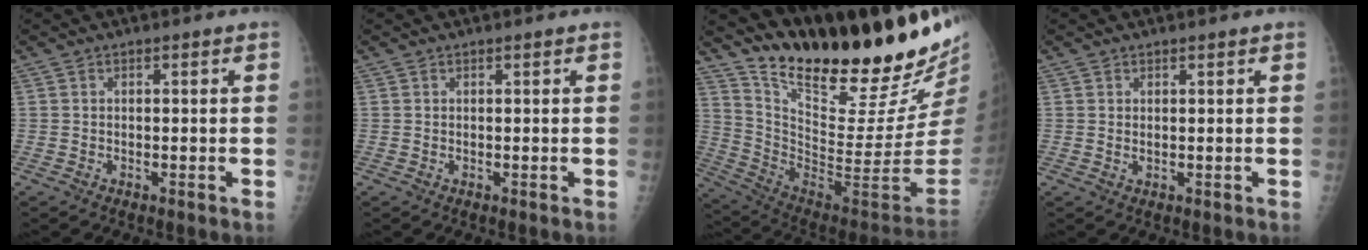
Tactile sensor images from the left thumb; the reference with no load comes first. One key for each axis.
{"total": 0.0}
{"total": 29.3, "fx": 23.8, "fy": 5.5, "fz": 16.1, "tx": -0.225, "ty": -0.178, "tz": 0.365}
{"total": 1.1, "fx": 0.7, "fy": 0.4, "fz": 0.8, "tx": -0.012, "ty": -0.005, "tz": 0.013}